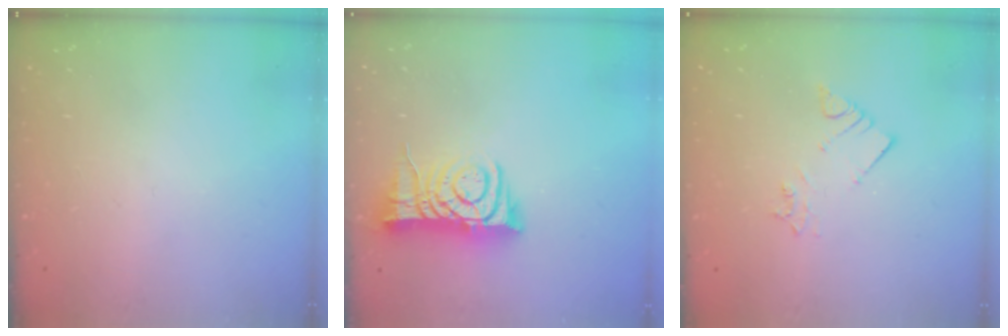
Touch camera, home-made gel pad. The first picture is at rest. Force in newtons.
{"total": 10.2, "press": 10.1, "slide": 1.2}
{"total": 2.6, "press": 2.6, "slide": 0.2}